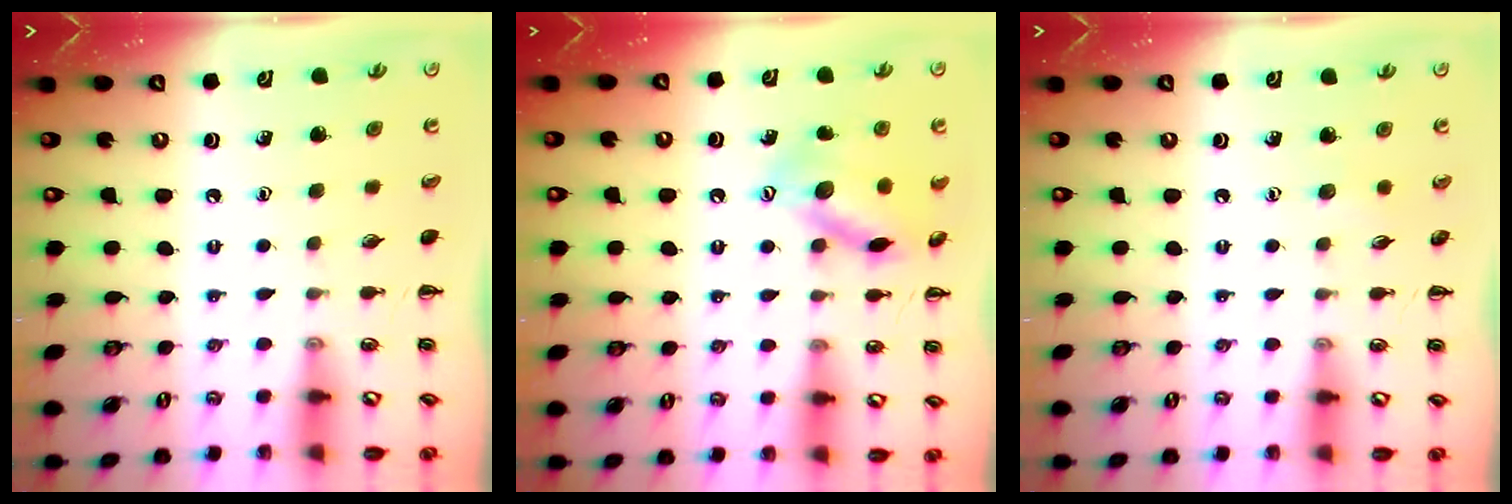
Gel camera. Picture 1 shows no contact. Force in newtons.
{"total": 14.2, "press": 14.2, "slide": 0.6}
{"total": 3.4, "press": 3.2, "slide": 1.0}